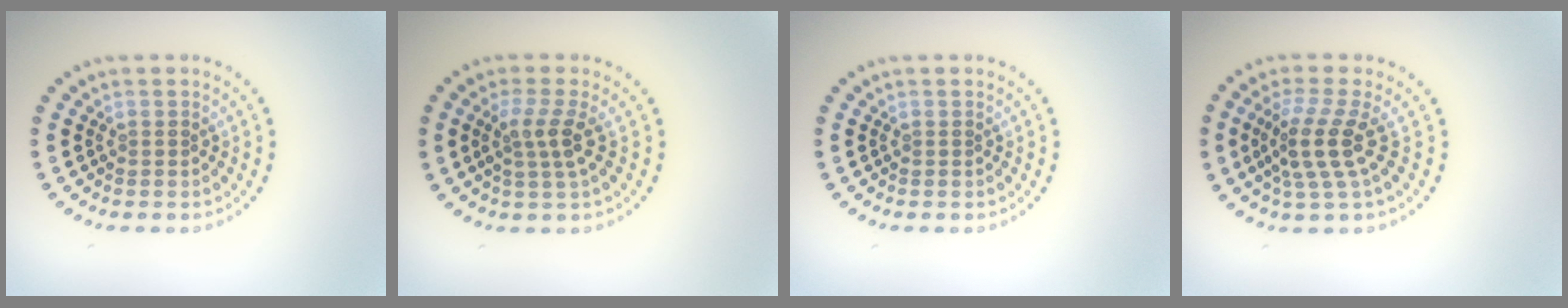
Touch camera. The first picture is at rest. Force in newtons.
{"total": 2.4, "press": 1.9, "slide": 1.5}
{"total": 0.0}
{"total": 3.7, "press": 2.8, "slide": 2.4}